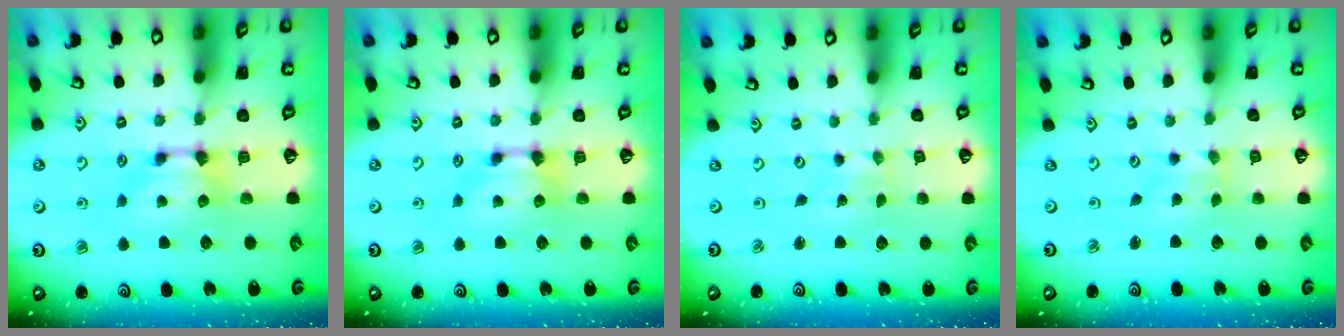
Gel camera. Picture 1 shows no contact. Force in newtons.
{"total": 0.0}
{"total": 6.0, "press": 6.0, "slide": 0.5}
{"total": 2.8, "press": 2.7, "slide": 0.9}